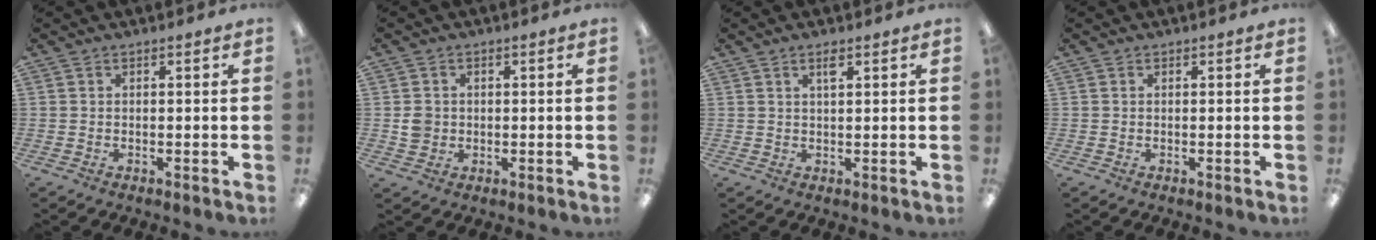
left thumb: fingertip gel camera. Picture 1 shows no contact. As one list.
[{"total": 3.7, "force": [0.1, 3.5, 1.2], "torque": [-0.008, 0.002, 0.001]}, {"total": 2.3, "force": [1.5, 0.7, 1.6], "torque": [-0.029, 0.000, 0.024]}, {"total": 0.0}]